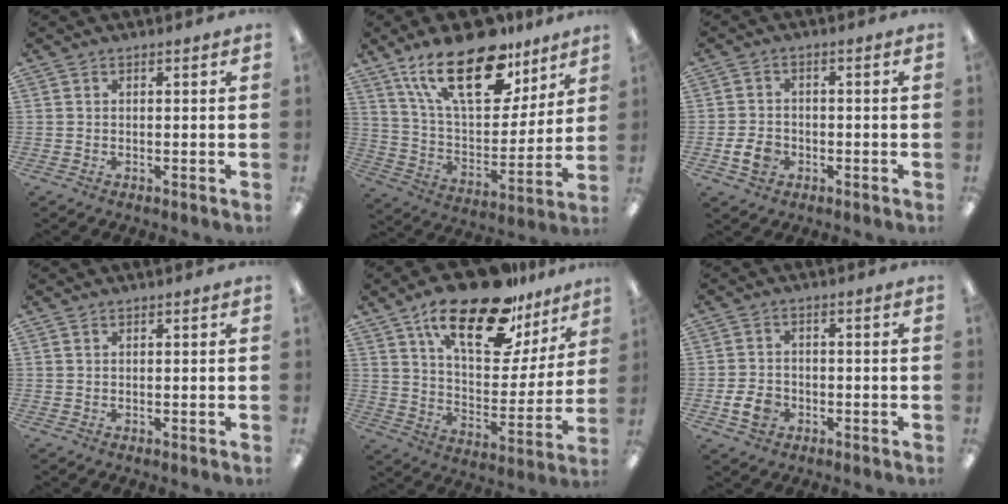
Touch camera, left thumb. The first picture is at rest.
{"total": 24.3, "force": [15.5, 10.8, 15.2], "torque": [-0.268, -0.079, 0.268]}
{"total": 5.1, "force": [-1.8, 3.8, 2.8], "torque": [-0.055, 0.006, -0.031]}
{"total": 0.6, "force": [0.4, 0.4, 0.2], "torque": [-0.005, 0.002, 0.008]}
{"total": 23.8, "force": [15.8, 9.4, 15.1], "torque": [-0.235, -0.095, 0.267]}
{"total": 5.3, "force": [-1.9, 4.0, 2.9], "torque": [-0.065, 0.005, -0.035]}